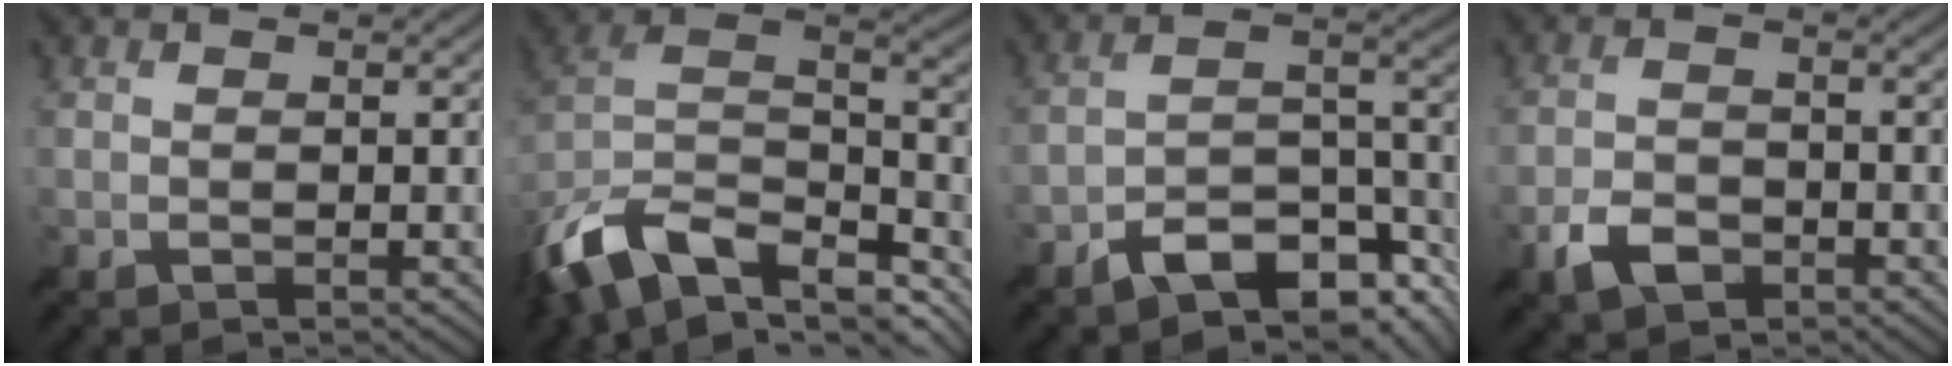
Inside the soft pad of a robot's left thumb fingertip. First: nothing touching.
{"total": 16.3, "force": [-10.8, 8.4, 8.9], "torque": [-0.236, -0.022, -0.163]}
{"total": 10.9, "force": [-7.6, 4.4, 6.5], "torque": [-0.092, -0.002, -0.140]}
{"total": 4.1, "force": [-2.6, 2.3, 2.2], "torque": [-0.041, -0.005, -0.056]}